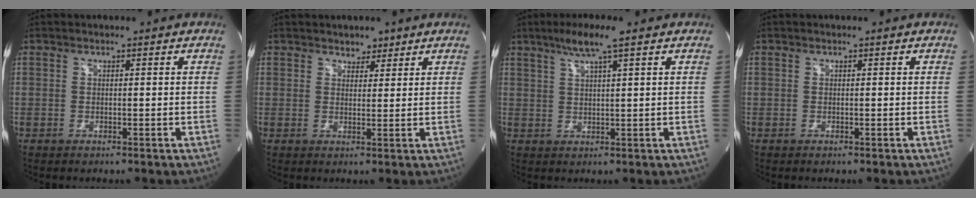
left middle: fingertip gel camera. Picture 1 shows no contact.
{"total": 2.2, "force": [1.7, 1.3, 0.5], "torque": [-0.002, 0.000, 0.025]}
{"total": 5.4, "force": [3.4, -0.3, 4.1], "torque": [-0.085, 0.005, 0.065]}
{"total": 0.0}